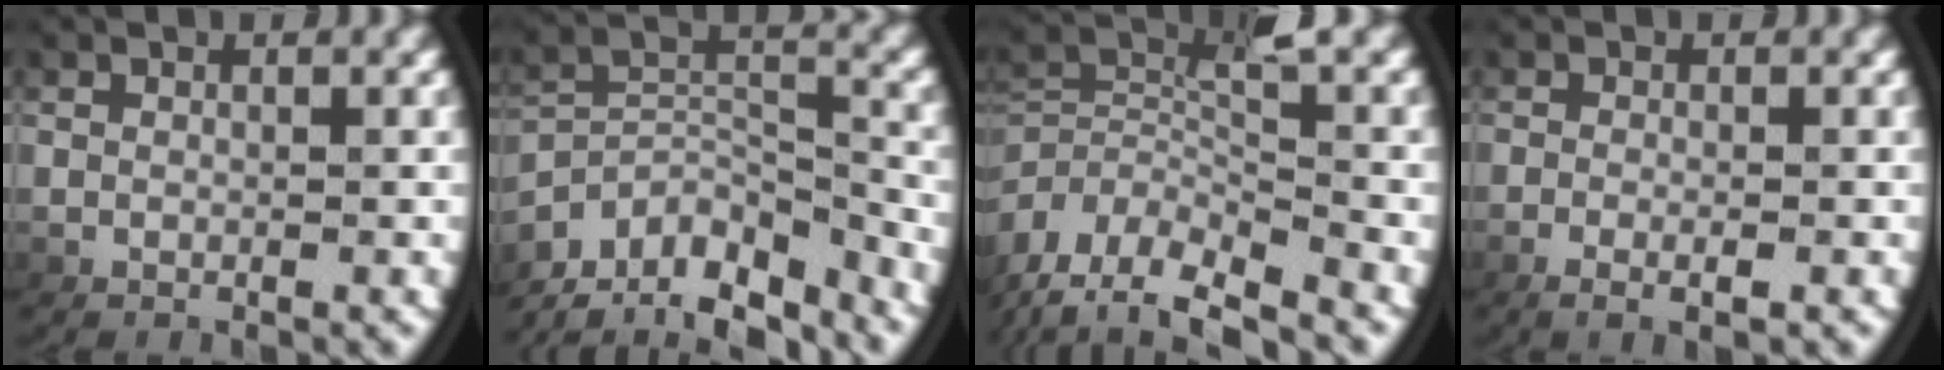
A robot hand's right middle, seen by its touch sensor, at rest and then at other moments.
{"total": 11.5, "force": [-6.9, 6.7, 6.3], "torque": [-0.119, -0.052, -0.091]}
{"total": 7.4, "force": [-2.7, 5.0, 4.7], "torque": [-0.108, -0.017, -0.043]}
{"total": 2.3, "force": [-1.3, 0.7, 1.7], "torque": [-0.046, -0.003, -0.020]}